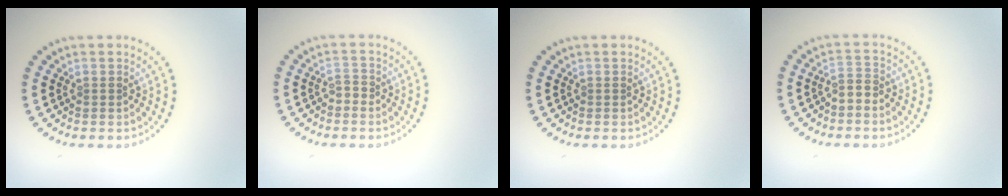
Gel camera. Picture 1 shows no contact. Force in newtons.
{"total": 1.0, "press": 0.8, "slide": 0.5}
{"total": 0.0}
{"total": 1.6, "press": 1.2, "slide": 1.0}